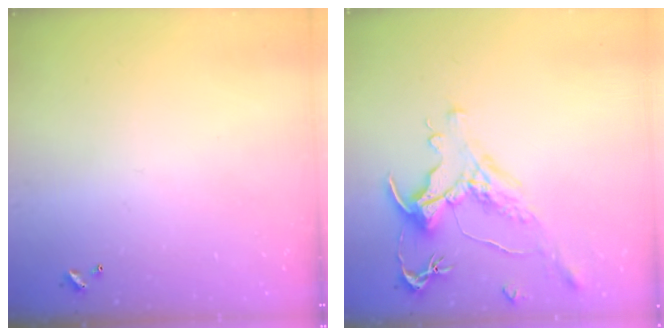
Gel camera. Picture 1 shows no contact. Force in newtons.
{"total": 1.6, "press": 1.0, "slide": 1.3}